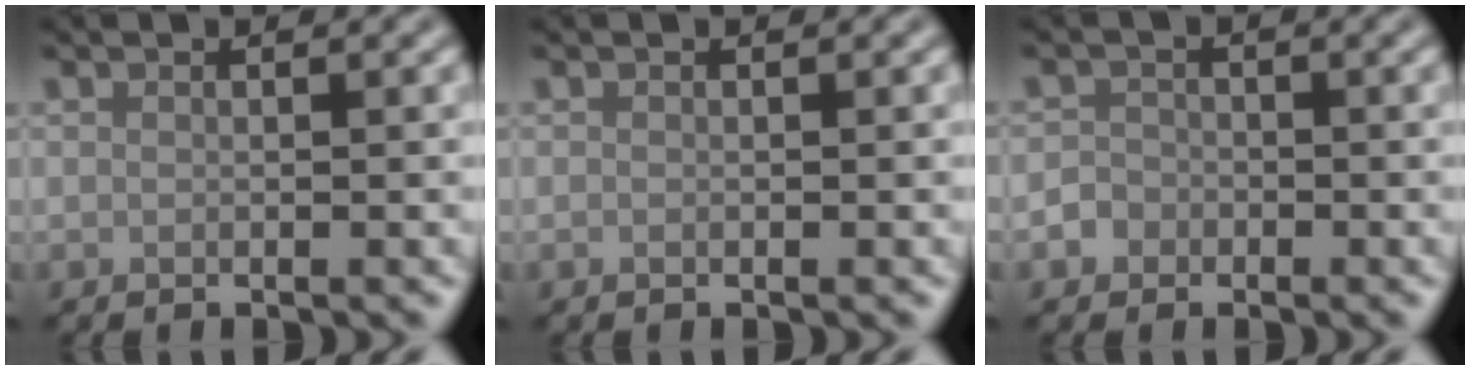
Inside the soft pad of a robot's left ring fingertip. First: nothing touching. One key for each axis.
{"total": 0.0}
{"total": 1.7, "fx": -0.9, "fy": 1.5, "fz": 0.3, "tx": 0.006, "ty": 0.004, "tz": -0.019}